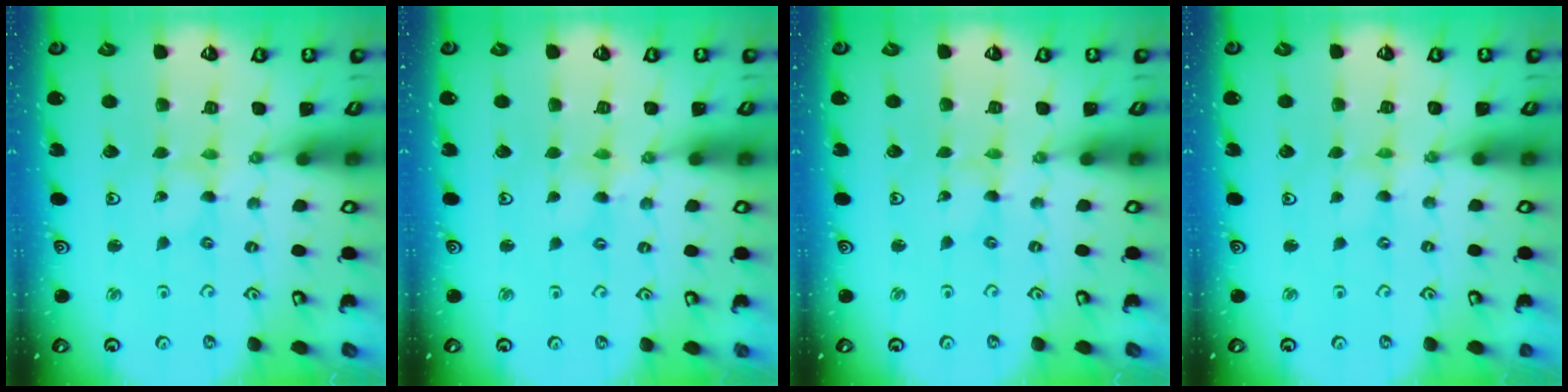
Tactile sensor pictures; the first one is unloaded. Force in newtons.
{"total": 1.3, "press": 1.3, "slide": 0.2}
{"total": 0.0}
{"total": 0.0}